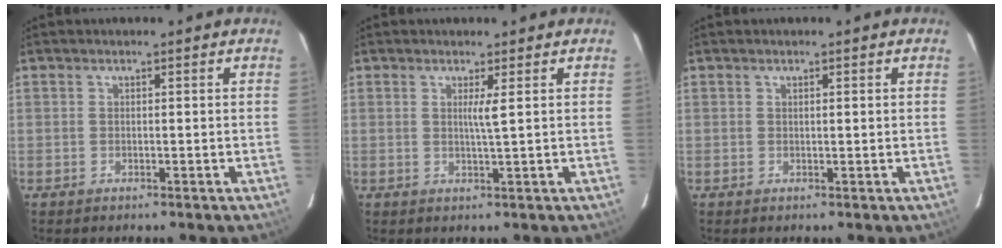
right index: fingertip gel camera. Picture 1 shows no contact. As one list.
[{"total": 1.8, "force": [0.5, -0.6, 1.6], "torque": [-0.033, -0.006, 0.011]}, {"total": 0.6, "force": [0.2, 0.0, 0.5], "torque": [-0.010, 0.001, 0.003]}]